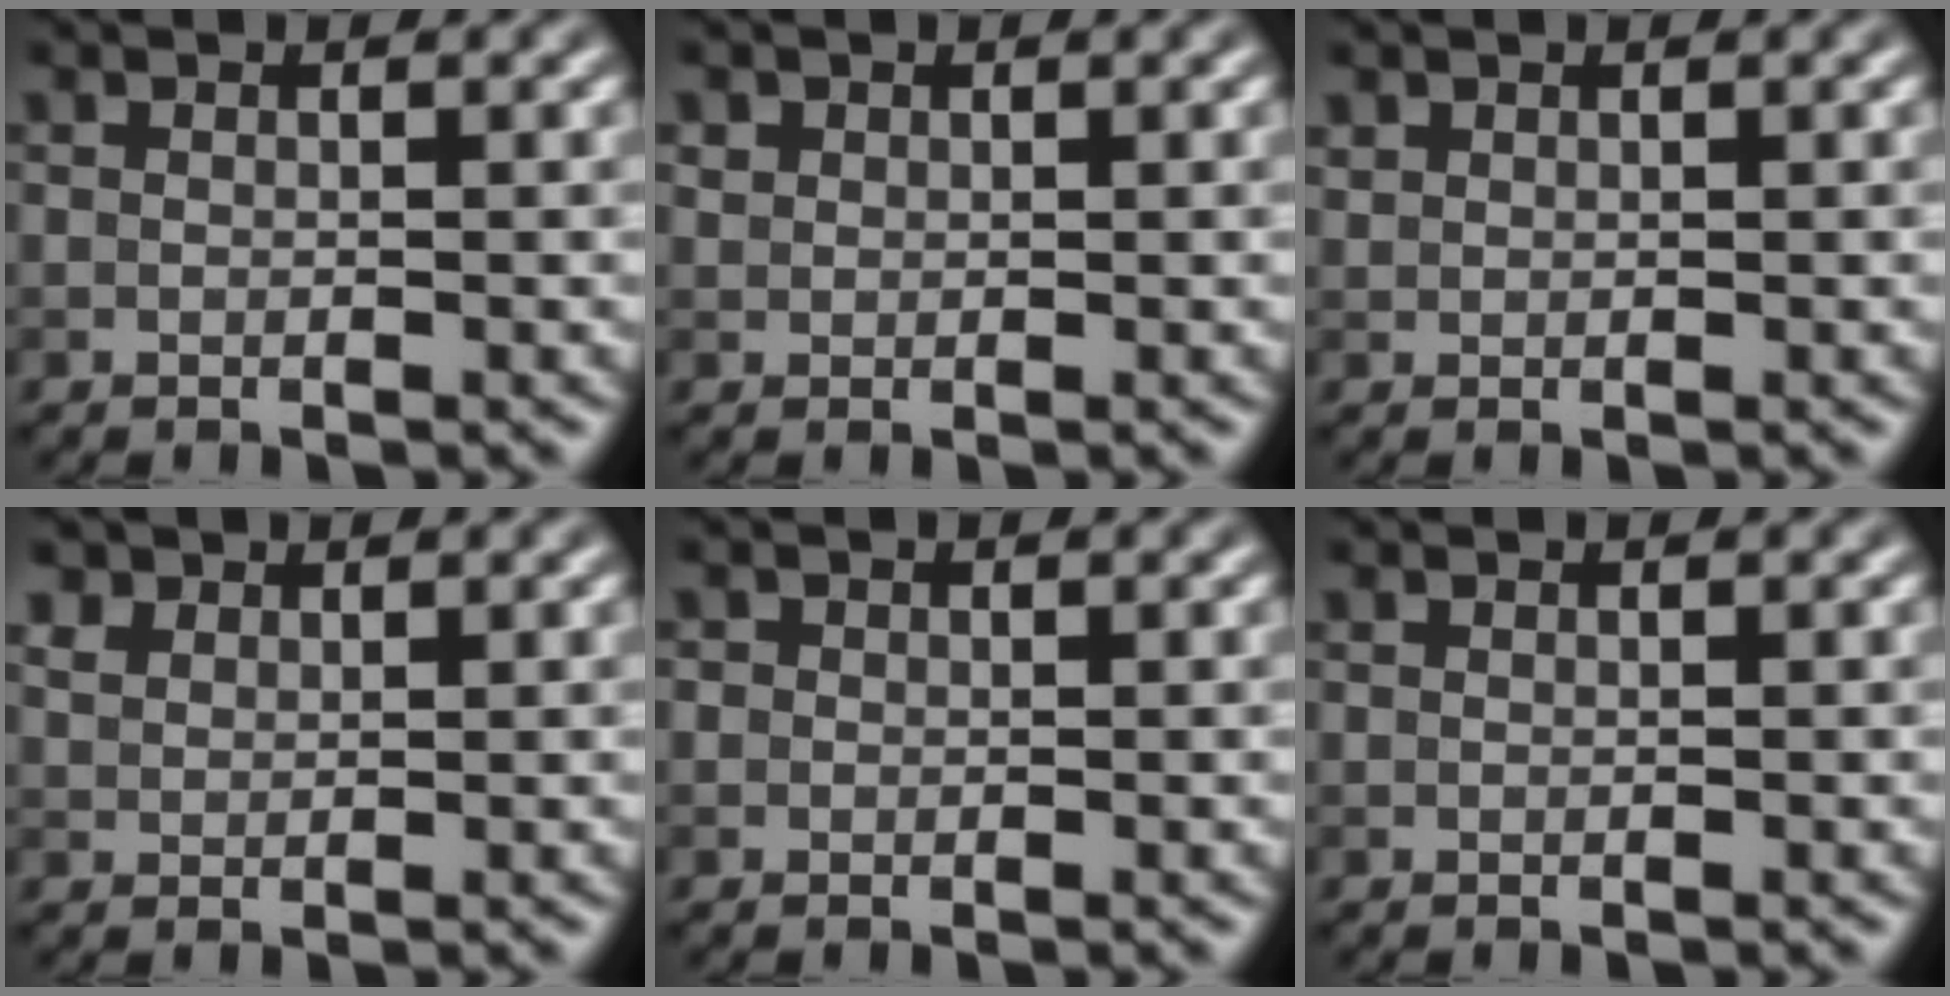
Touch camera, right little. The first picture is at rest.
{"total": 0.8, "force": [0.4, 0.7, 0.1], "torque": [0.002, -0.001, 0.009]}
{"total": 0.7, "force": [0.5, 0.4, 0.0], "torque": [0.000, -0.001, 0.015]}
{"total": 1.7, "force": [1.3, 1.0, 0.3], "torque": [-0.012, 0.002, 0.030]}
{"total": 0.5, "force": [0.1, 0.5, 0.0], "torque": [0.003, -0.004, -0.002]}
{"total": 0.0}